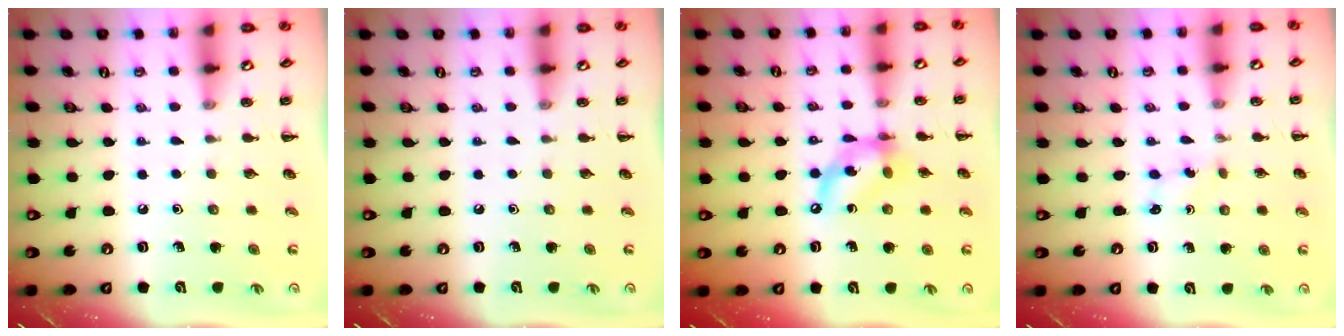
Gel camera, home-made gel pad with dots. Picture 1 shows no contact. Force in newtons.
{"total": 0.0}
{"total": 12.3, "press": 12.0, "slide": 2.9}
{"total": 1.7, "press": 1.5, "slide": 0.6}